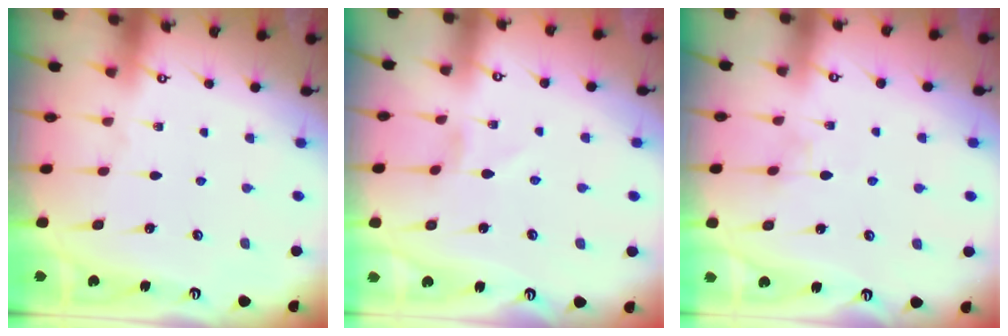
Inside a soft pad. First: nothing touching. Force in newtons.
{"total": 0.5, "press": 0.5, "slide": 0.1}
{"total": 2.3, "press": 2.3, "slide": 0.3}